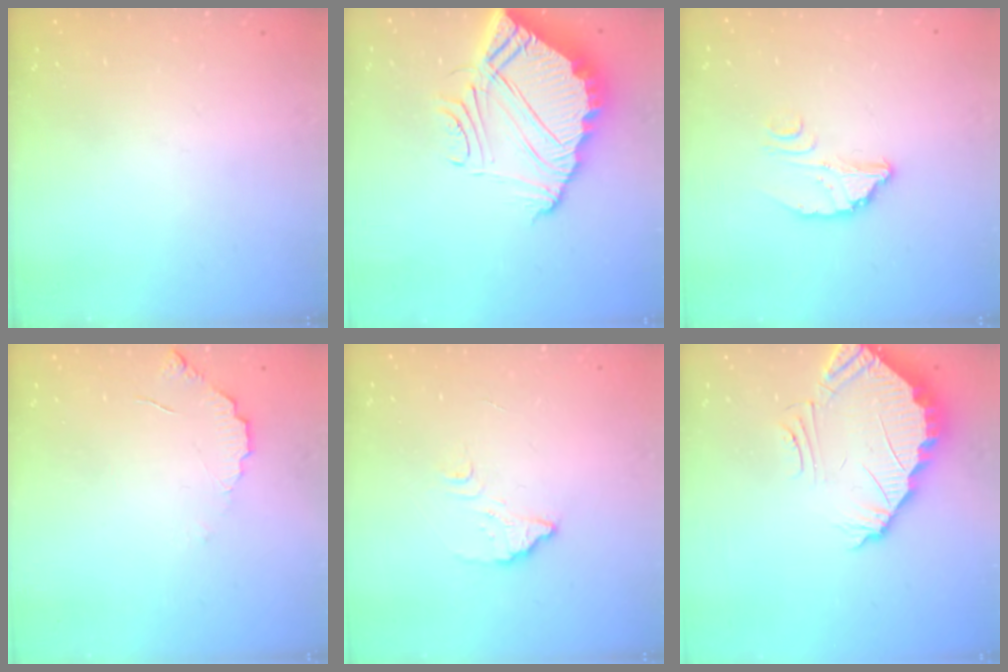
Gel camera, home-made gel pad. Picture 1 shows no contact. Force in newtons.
{"total": 14.6, "press": 14.5, "slide": 1.1}
{"total": 3.7, "press": 3.7, "slide": 0.2}
{"total": 3.9, "press": 3.8, "slide": 0.3}
{"total": 3.5, "press": 3.5, "slide": 0.3}
{"total": 4.0, "press": 3.9, "slide": 0.3}